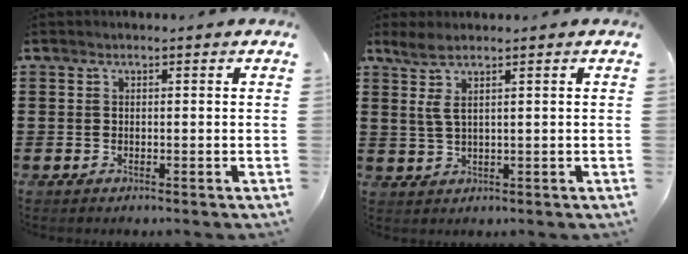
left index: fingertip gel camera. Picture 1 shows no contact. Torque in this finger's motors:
{"motor_torque": [0.63, -0.53, 0.33, 0.10]}